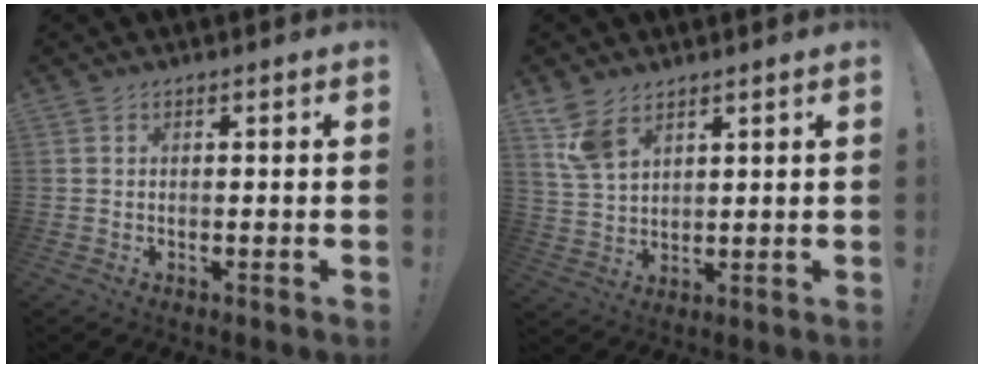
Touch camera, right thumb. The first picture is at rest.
{"total": 7.5, "force": [5.1, 3.7, 4.1], "torque": [-0.072, -0.022, 0.101]}